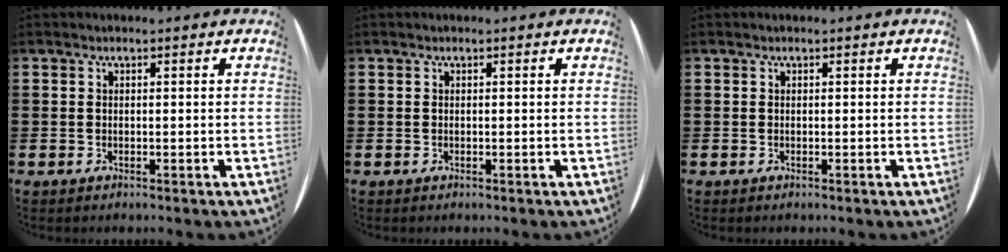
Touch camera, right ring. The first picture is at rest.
{"total": 0.0}
{"total": 0.0}